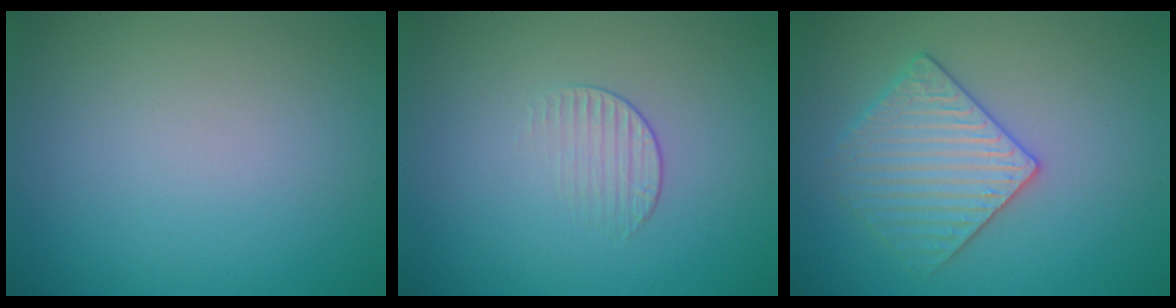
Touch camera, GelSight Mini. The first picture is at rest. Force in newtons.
{"total": 1.2, "press": 0.4, "slide": 1.2}
{"total": 3.5, "press": 3.5, "slide": 0.7}